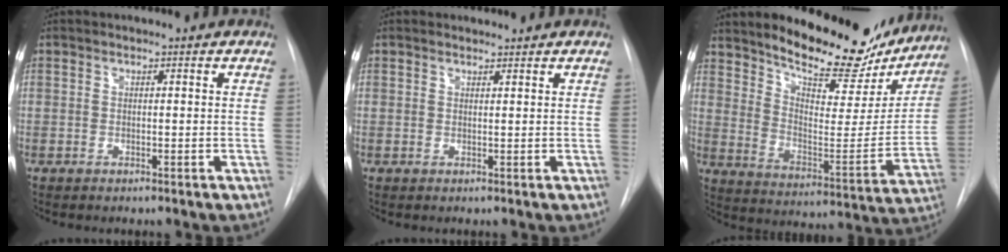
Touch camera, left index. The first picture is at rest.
{"total": 0.7, "force": [0.7, 0.2, -0.2], "torque": [-0.004, -0.002, 0.009]}
{"total": 20.1, "force": [17.4, 6.4, 7.8], "torque": [-0.108, -0.032, 0.243]}